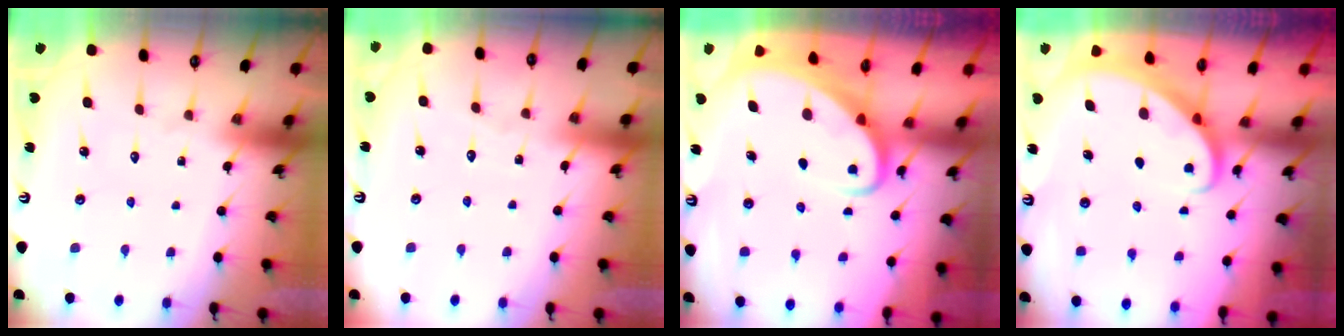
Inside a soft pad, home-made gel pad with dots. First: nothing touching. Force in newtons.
{"total": 1.7, "press": 1.7, "slide": 0.2}
{"total": 3.5, "press": 3.5, "slide": 0.5}
{"total": 2.8, "press": 2.8, "slide": 0.3}